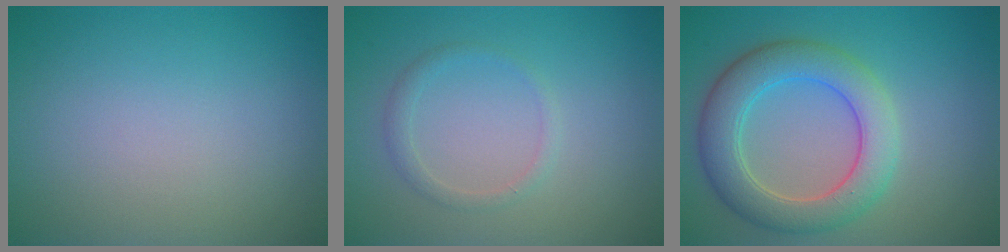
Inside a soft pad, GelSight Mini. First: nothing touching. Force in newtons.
{"total": 1.3, "press": 1.3, "slide": 0.0}
{"total": 5.9, "press": 5.9, "slide": 0.2}